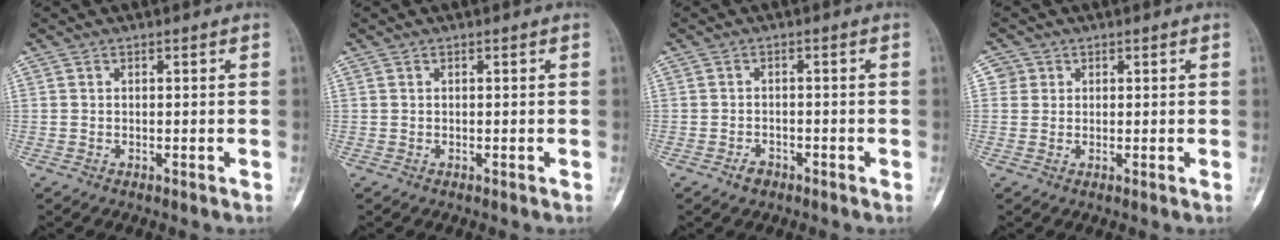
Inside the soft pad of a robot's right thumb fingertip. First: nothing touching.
{"total": 0.0}
{"total": 2.1, "force": [-1.4, 1.3, 0.8], "torque": [-0.014, 0.008, -0.022]}
{"total": 2.1, "force": [0.6, 2.0, 0.0], "torque": [0.014, 0.001, 0.004]}